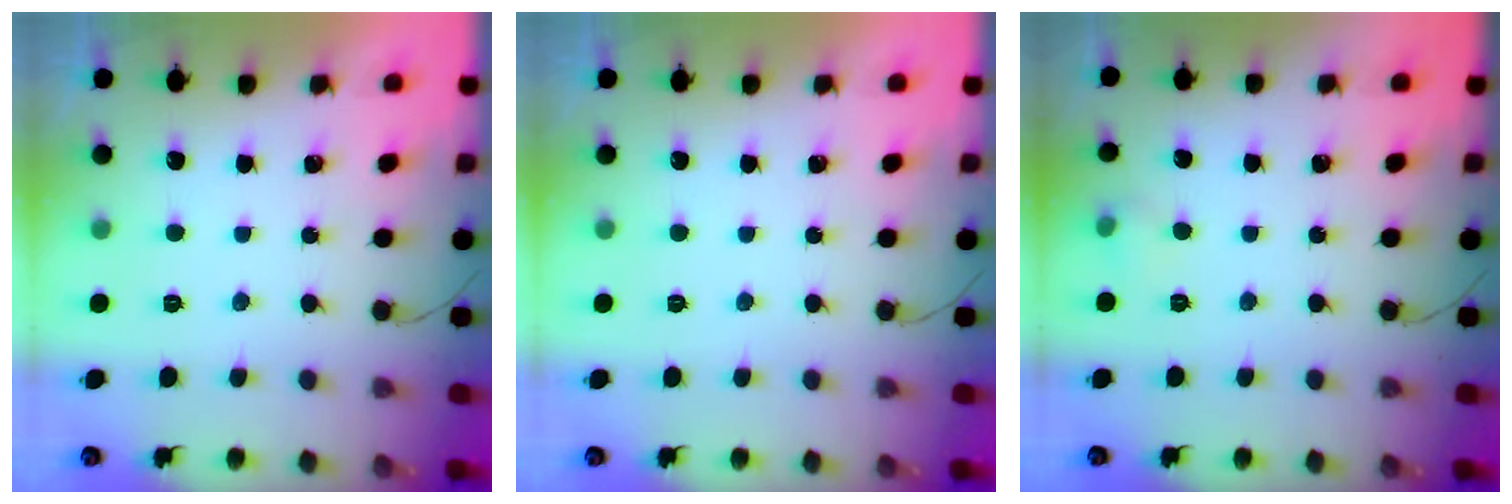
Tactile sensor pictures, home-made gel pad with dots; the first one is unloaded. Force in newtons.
{"total": 0.0}
{"total": 4.7, "press": 4.4, "slide": 1.6}